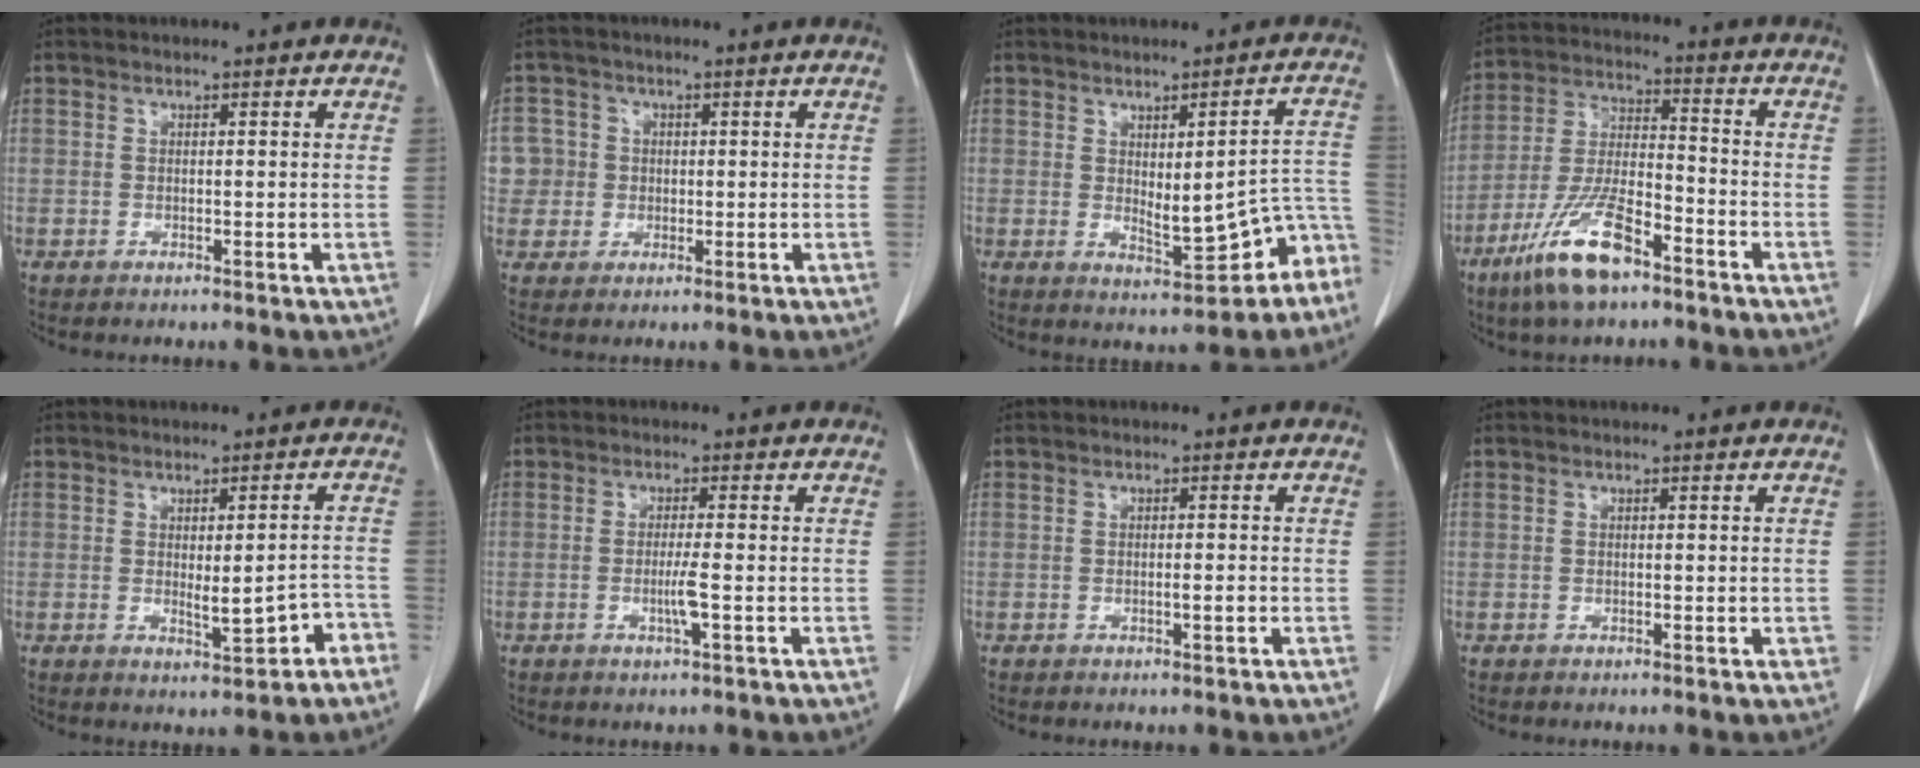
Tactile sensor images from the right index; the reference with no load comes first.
{"total": 5.4, "force": [0.2, 5.4, 0.1], "torque": [0.001, 0.020, 0.006]}
{"total": 8.6, "force": [-3.4, 2.6, 7.4], "torque": [-0.078, 0.021, -0.036]}
{"total": 12.3, "force": [-7.8, 3.2, 9.0], "torque": [-0.190, -0.012, -0.147]}
{"total": 4.9, "force": [-2.0, 1.3, 4.3], "torque": [-0.052, 0.003, -0.020]}
{"total": 2.8, "force": [-0.8, -0.4, 2.6], "torque": [-0.054, -0.005, -0.017]}
{"total": 1.2, "force": [-0.4, 0.0, 1.1], "torque": [-0.020, 0.000, -0.007]}
{"total": 0.7, "force": [-0.1, 0.3, 0.6], "torque": [-0.008, 0.001, -0.002]}